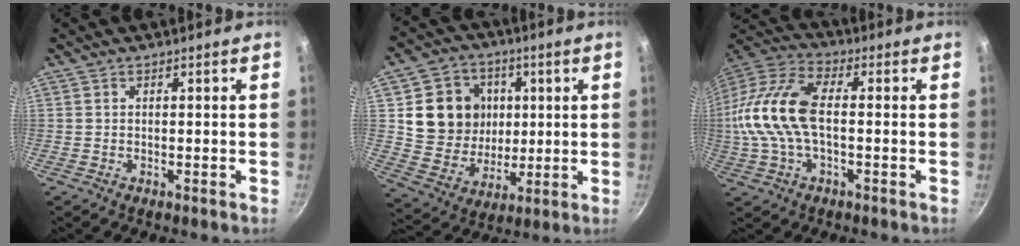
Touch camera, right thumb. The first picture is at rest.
{"total": 14.7, "force": [3.1, 13.0, 6.2], "torque": [-0.081, -0.007, 0.062]}
{"total": 16.6, "force": [-0.4, 8.7, 14.1], "torque": [-0.288, 0.031, -0.025]}